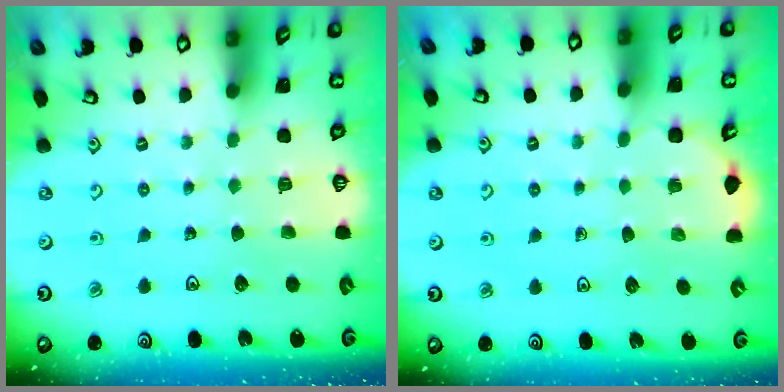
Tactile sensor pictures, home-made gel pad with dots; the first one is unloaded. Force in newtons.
{"total": 2.6, "press": 2.4, "slide": 1.0}